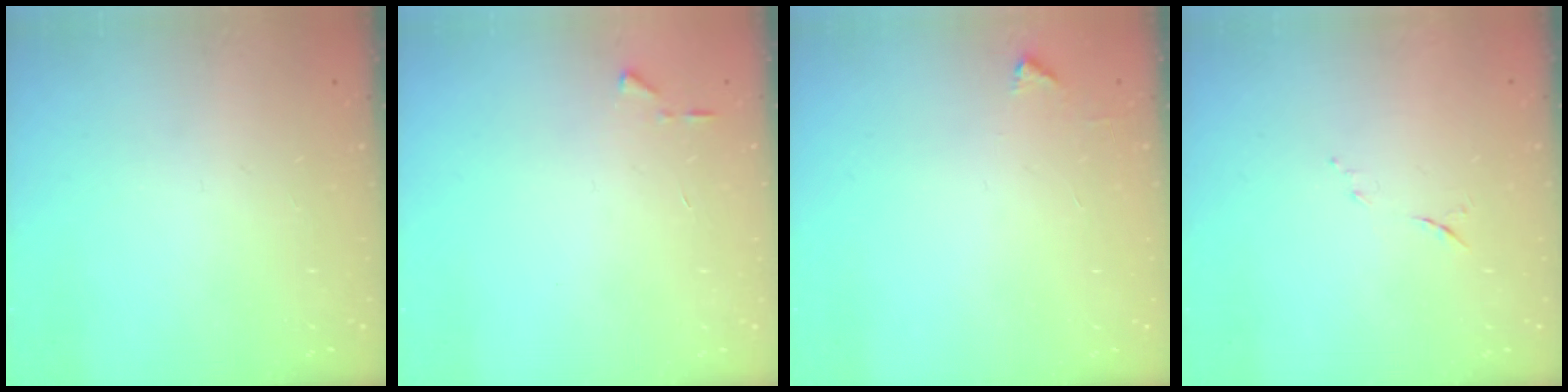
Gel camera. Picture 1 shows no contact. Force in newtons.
{"total": 3.9, "press": 3.9, "slide": 0.5}
{"total": 2.1, "press": 2.1, "slide": 0.3}
{"total": 5.5, "press": 5.4, "slide": 1.1}